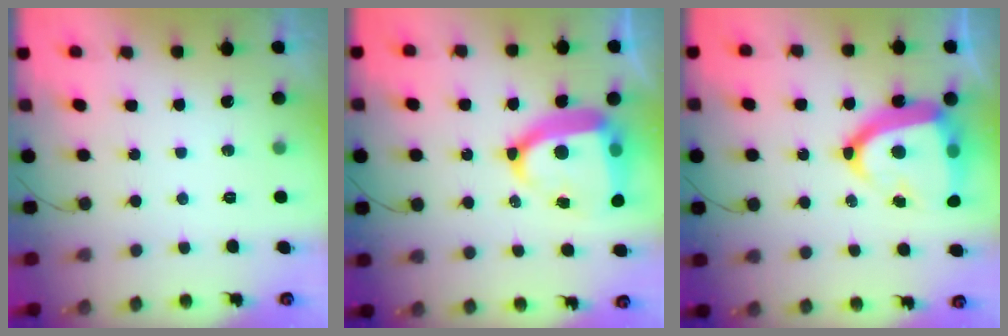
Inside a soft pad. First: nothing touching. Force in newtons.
{"total": 16.9, "press": 16.8, "slide": 1.9}
{"total": 21.5, "press": 21.5, "slide": 1.7}